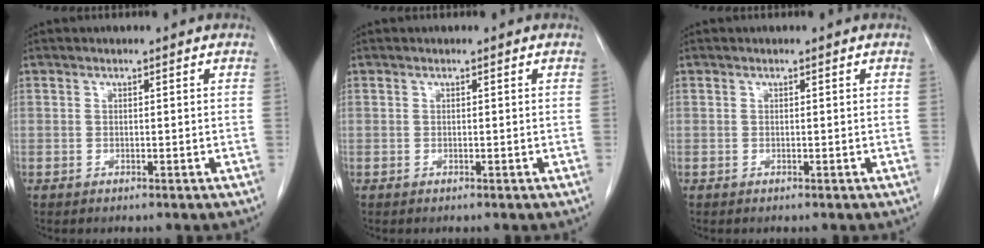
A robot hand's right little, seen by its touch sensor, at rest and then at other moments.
{"total": 0.0}
{"total": 0.0}